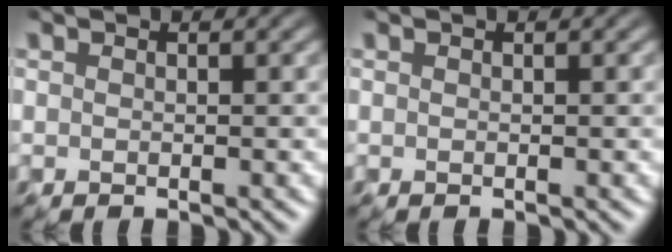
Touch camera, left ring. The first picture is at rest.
{"total": 0.0}